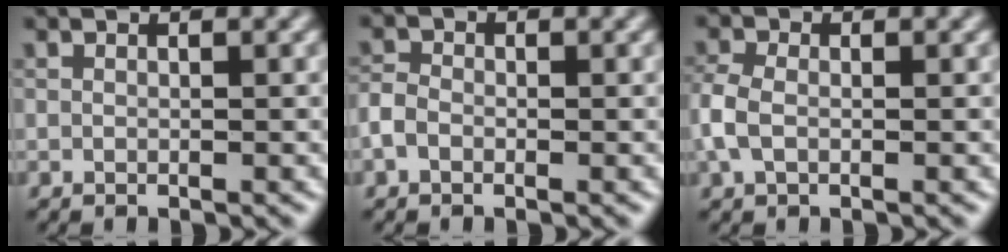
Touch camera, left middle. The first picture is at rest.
{"total": 1.7, "force": [-0.8, 1.2, 0.9], "torque": [-0.018, 0.003, -0.022]}
{"total": 2.9, "force": [-0.5, 1.9, 2.1], "torque": [-0.055, 0.003, -0.017]}